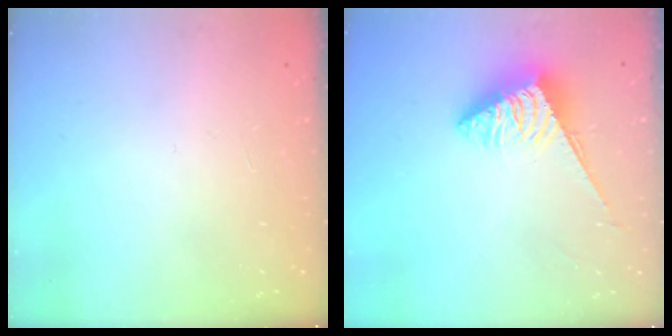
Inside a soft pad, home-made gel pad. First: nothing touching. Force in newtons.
{"total": 3.5, "press": 3.5, "slide": 0.3}